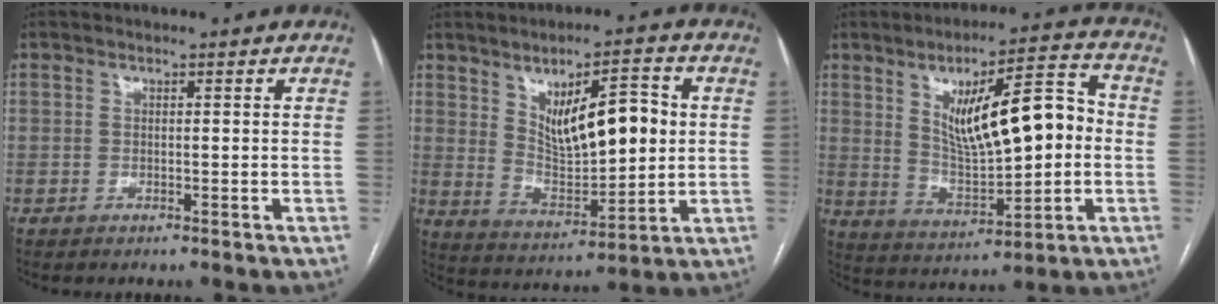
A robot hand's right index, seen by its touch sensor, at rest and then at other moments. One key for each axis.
{"total": 12.8, "fx": 3.1, "fy": 4.4, "fz": 11.7, "tx": -0.191, "ty": 0.008, "tz": 0.062}
{"total": 15.2, "fx": 1.8, "fy": 4.2, "fz": 14.5, "tx": -0.234, "ty": 0.022, "tz": 0.040}